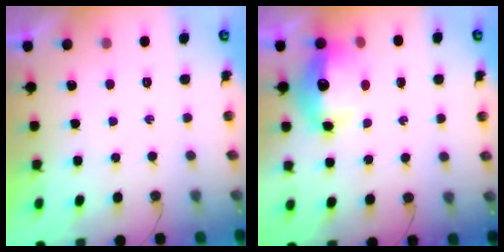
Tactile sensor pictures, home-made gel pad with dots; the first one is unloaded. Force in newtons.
{"total": 11.1, "press": 11.0, "slide": 1.1}